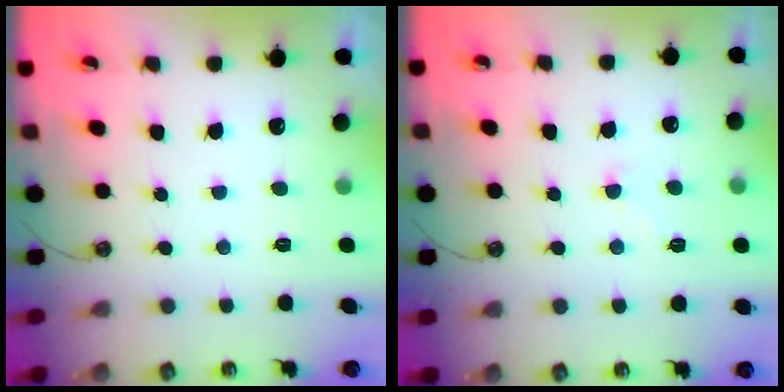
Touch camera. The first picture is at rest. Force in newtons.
{"total": 2.4, "press": 2.3, "slide": 0.7}